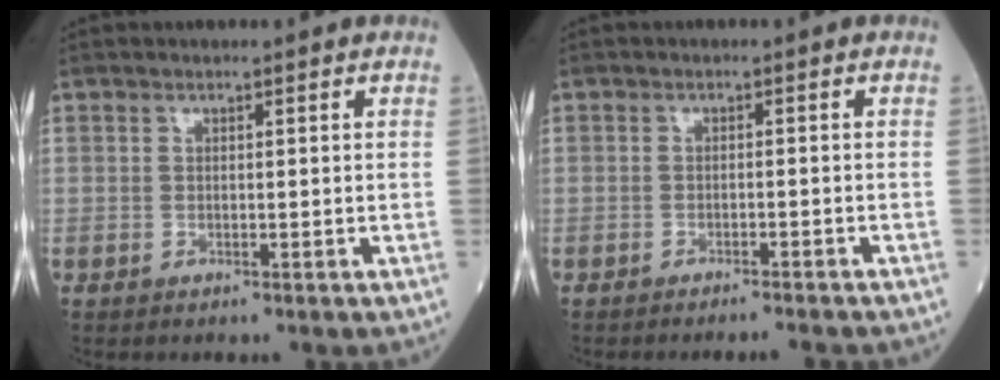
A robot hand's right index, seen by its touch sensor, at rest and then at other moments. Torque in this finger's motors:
{"motor_torque": [-0.12, -0.18, 0.00, 0.00]}